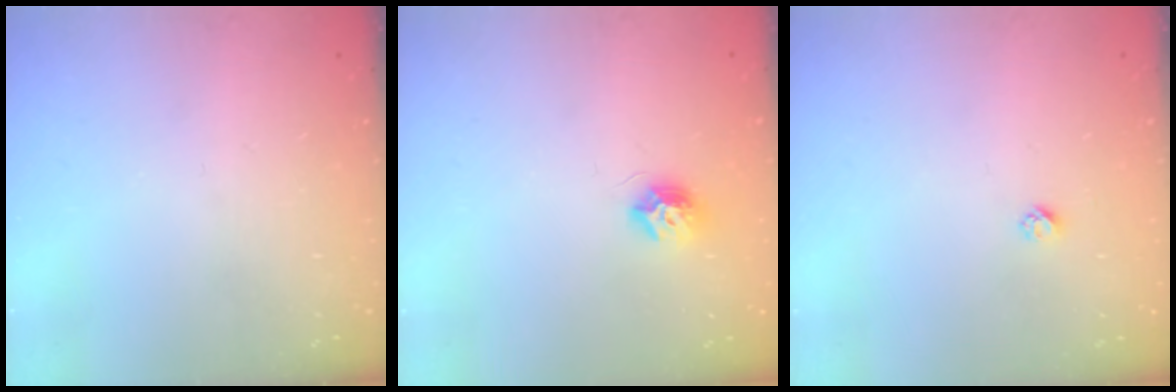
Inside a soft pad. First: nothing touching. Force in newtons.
{"total": 8.1, "press": 8.1, "slide": 0.1}
{"total": 2.3, "press": 2.3, "slide": 0.2}